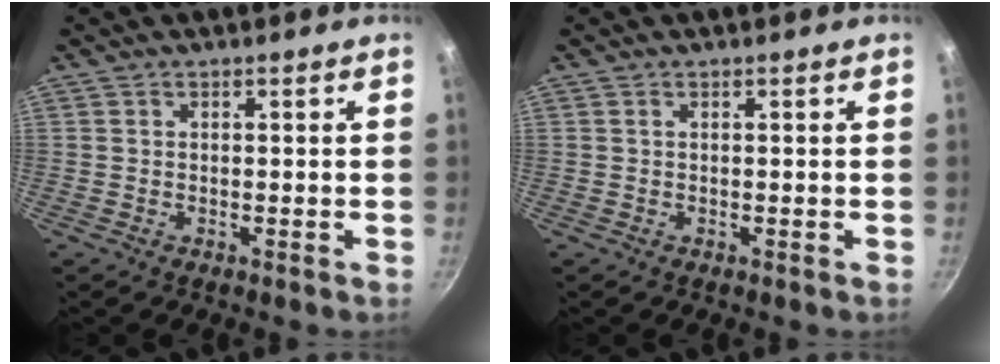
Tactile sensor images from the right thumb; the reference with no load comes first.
{"total": 0.0}